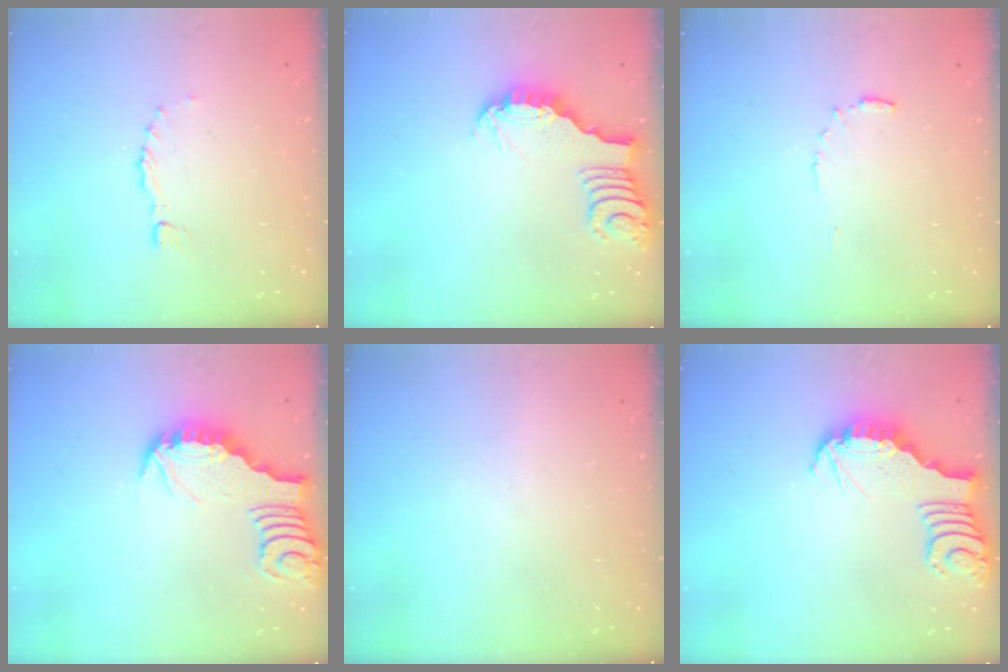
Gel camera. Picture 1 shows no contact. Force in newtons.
{"total": 3.5, "press": 3.5, "slide": 0.3}
{"total": 5.1, "press": 5.1, "slide": 0.3}
{"total": 3.0, "press": 3.0, "slide": 0.3}
{"total": 0.0}
{"total": 3.0, "press": 3.0, "slide": 0.2}